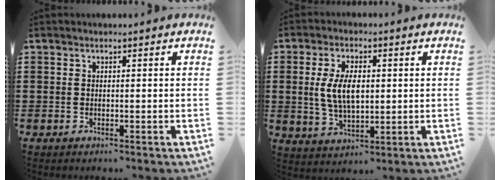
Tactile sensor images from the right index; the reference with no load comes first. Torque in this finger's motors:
{"motor_torque": [1.11, -0.08, 0.50, 0.21]}